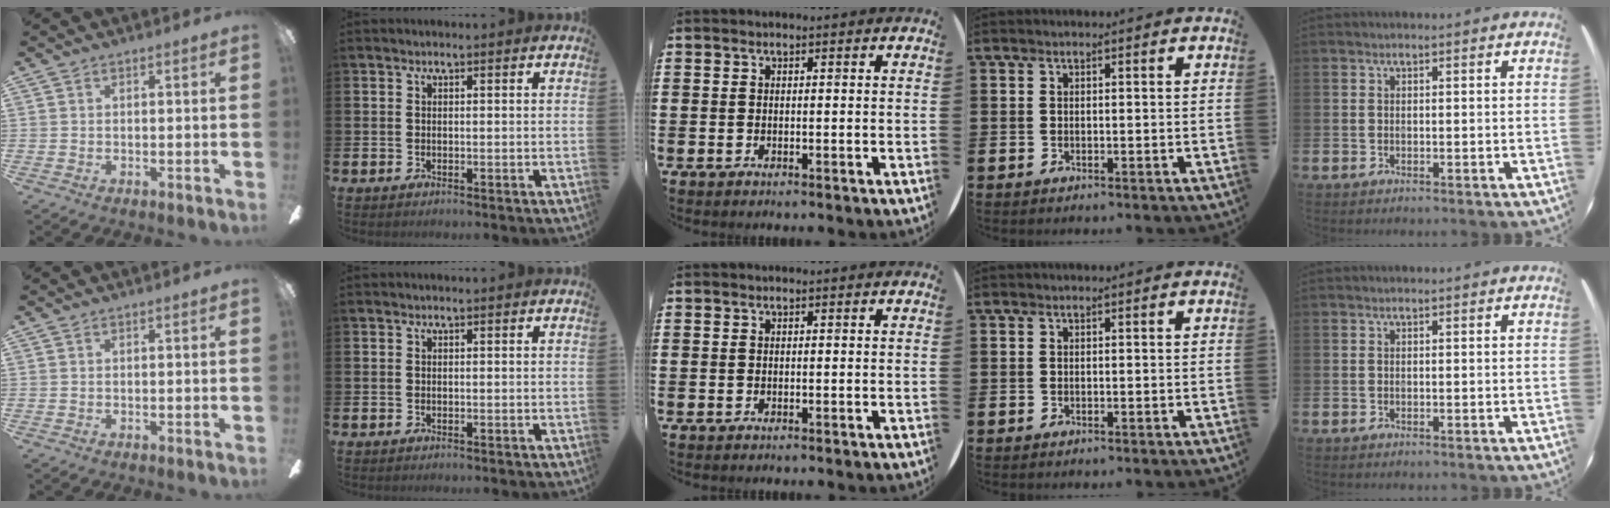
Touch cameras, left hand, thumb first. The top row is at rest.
{}